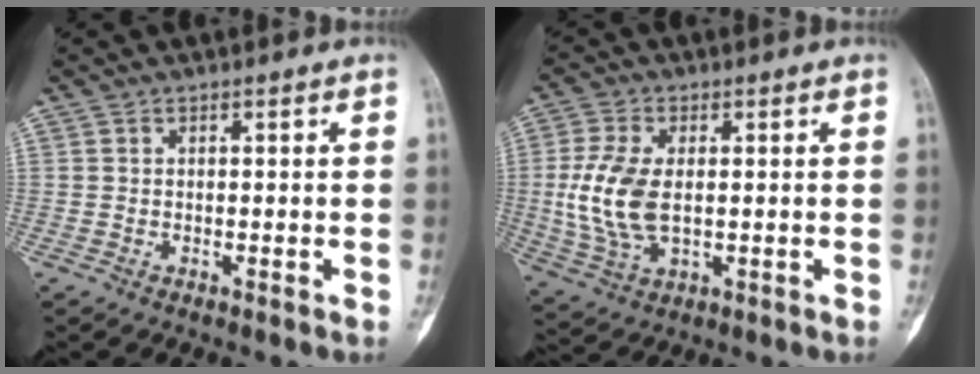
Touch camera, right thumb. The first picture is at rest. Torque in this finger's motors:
{"motor_torque": [1.49, 1.69, 1.54, -0.34, 0.42]}